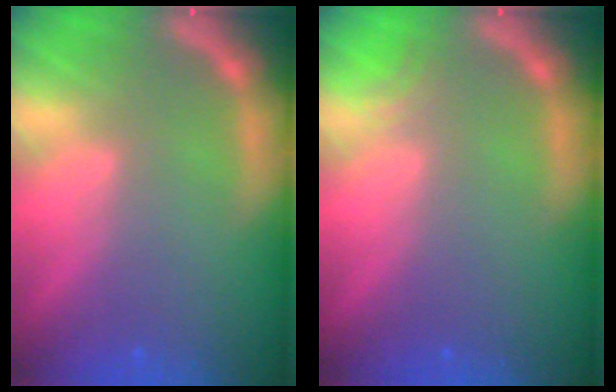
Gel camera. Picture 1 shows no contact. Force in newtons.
{"total": 0.9}